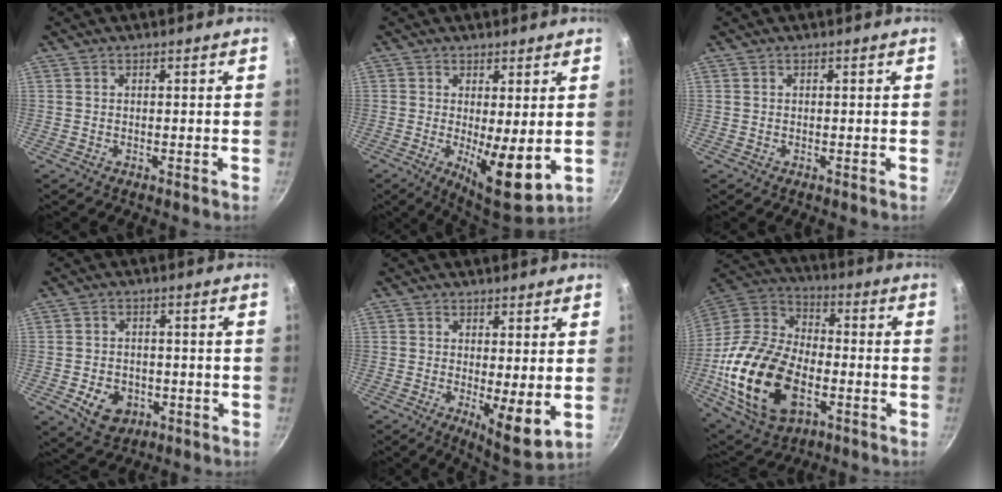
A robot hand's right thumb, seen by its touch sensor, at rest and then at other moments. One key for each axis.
{"total": 9.4, "fx": -0.3, "fy": 2.9, "fz": 8.9, "tx": -0.124, "ty": -0.025, "tz": 0.002}
{"total": 0.0}
{"total": 7.8, "fx": -2.7, "fy": 6.0, "fz": 4.3, "tx": -0.054, "ty": 0.013, "tz": -0.034}
{"total": 7.8, "fx": -0.4, "fy": 2.4, "fz": 7.4, "tx": -0.099, "ty": -0.029, "tz": 0.000}
{"total": 25.1, "fx": -6.6, "fy": 15.5, "fz": 18.6, "tx": -0.349, "ty": 0.026, "tz": -0.121}